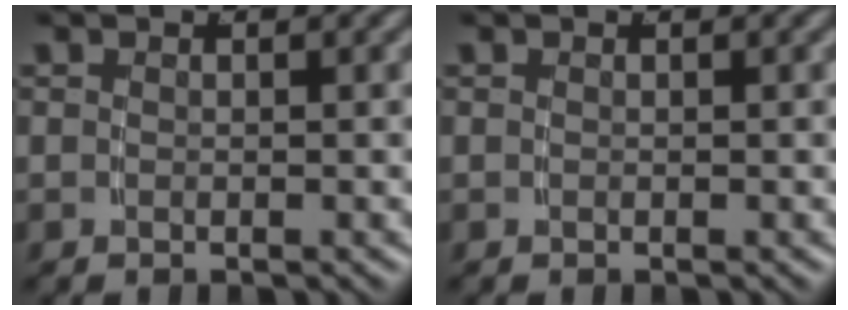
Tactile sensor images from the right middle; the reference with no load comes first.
{"total": 0.0}